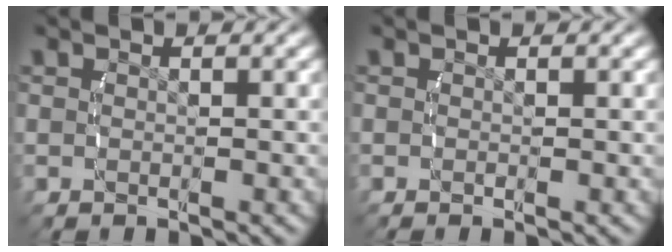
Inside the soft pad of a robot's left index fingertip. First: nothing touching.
{"total": 0.0}